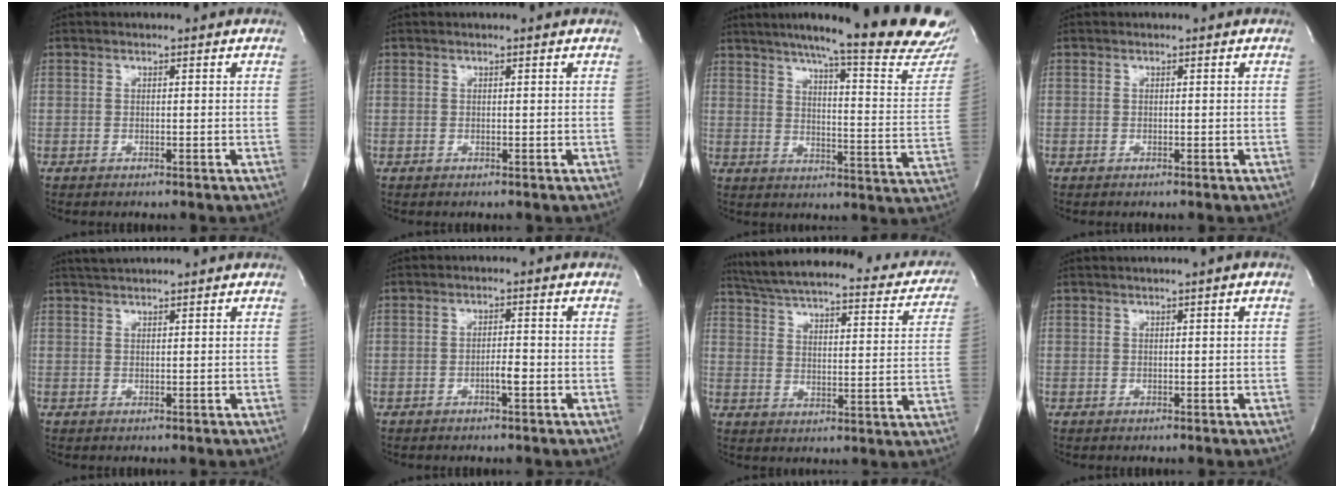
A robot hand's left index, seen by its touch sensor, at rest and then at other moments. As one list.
[{"total": 0.0}, {"total": 27.3, "force": [22.5, 1.7, 15.3], "torque": [-0.200, -0.078, 0.273]}, {"total": 0.0}, {"total": 2.8, "force": [2.6, -0.3, 1.1], "torque": [-0.014, 0.020, 0.046]}, {"total": 2.2, "force": [-1.4, 0.2, 1.7], "torque": [-0.028, -0.005, -0.024]}, {"total": 27.6, "force": [24.1, 5.9, 12.1], "torque": [-0.190, -0.034, 0.295]}, {"total": 0.9, "force": [0.1, -0.4, 0.8], "torque": [-0.019, -0.003, 0.006]}]